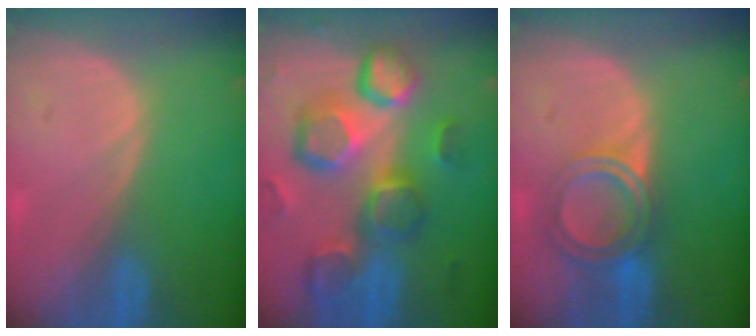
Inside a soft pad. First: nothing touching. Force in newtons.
{"total": 13.0, "press": 11.4, "slide": 6.4}
{"total": 6.2, "press": 5.2, "slide": 3.3}